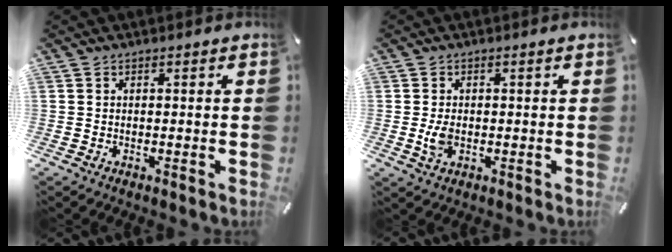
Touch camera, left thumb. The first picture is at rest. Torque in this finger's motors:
{"motor_torque": [0.09, 0.15, -0.08, 0.03, 0.03]}